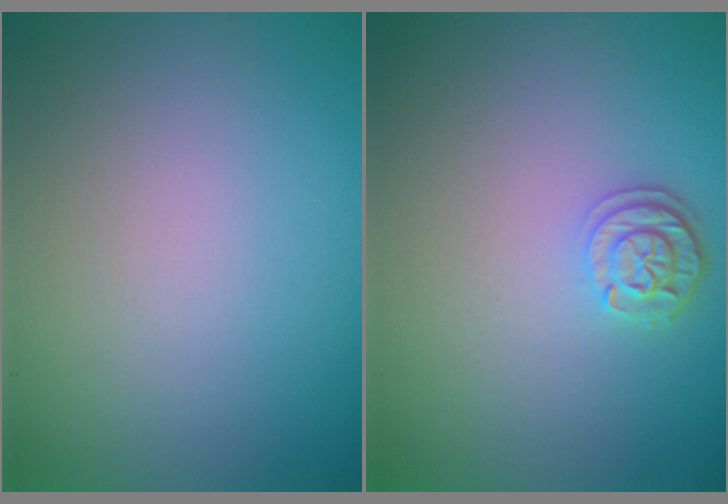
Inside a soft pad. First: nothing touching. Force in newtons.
{"total": 2.2, "press": 1.9, "slide": 1.1}